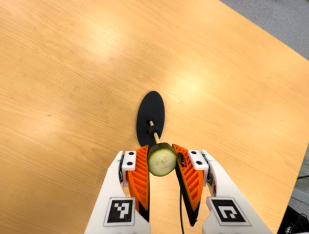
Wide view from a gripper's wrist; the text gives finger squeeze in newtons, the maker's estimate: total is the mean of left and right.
{"total": 8.9, "left": 8.8, "right": 8.9}